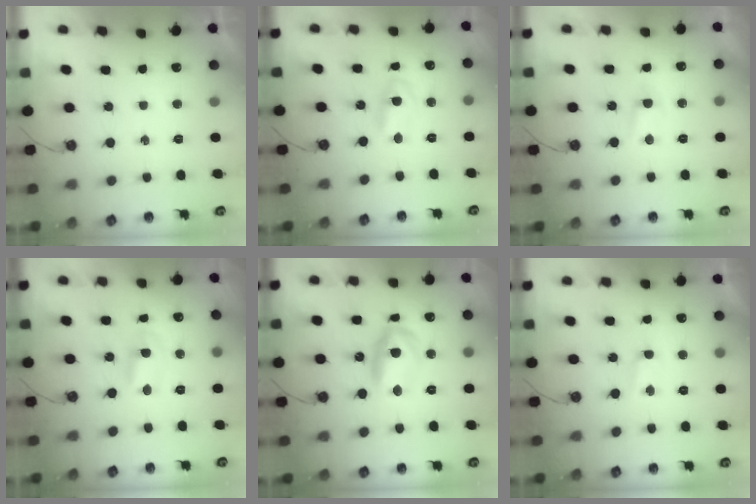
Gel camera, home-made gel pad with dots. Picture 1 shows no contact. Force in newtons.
{"total": 2.4, "press": 2.4, "slide": 0.2}
{"total": 2.8, "press": 2.8, "slide": 0.4}
{"total": 1.5, "press": 1.5, "slide": 0.2}
{"total": 11.4, "press": 11.4, "slide": 1.0}
{"total": 1.7, "press": 1.7, "slide": 0.3}